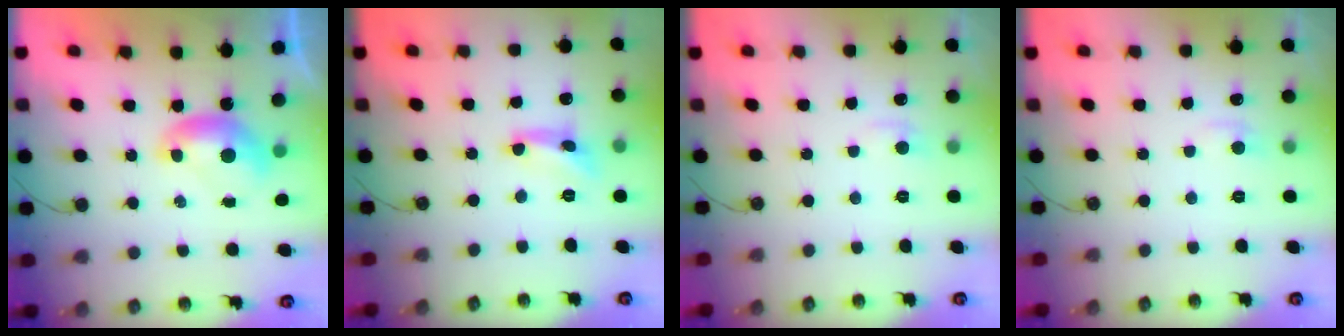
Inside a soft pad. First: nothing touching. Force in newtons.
{"total": 3.0, "press": 3.0, "slide": 0.3}
{"total": 1.1, "press": 0.8, "slide": 0.7}
{"total": 1.1, "press": 0.8, "slide": 0.7}